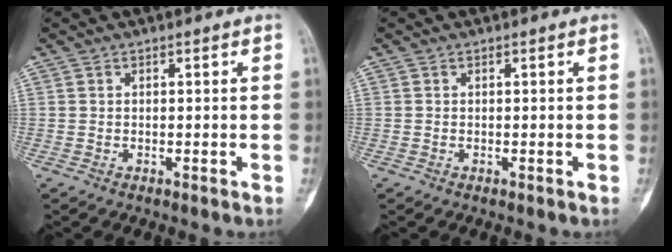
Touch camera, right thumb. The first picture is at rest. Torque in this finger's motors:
{"motor_torque": [0.44, 0.31, -0.01, -0.09, -0.04]}